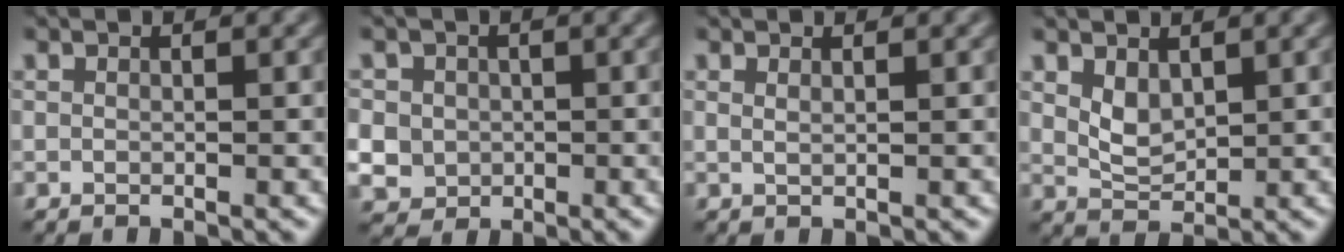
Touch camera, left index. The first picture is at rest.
{"total": 5.6, "force": [0.5, 5.1, 2.1], "torque": [-0.061, 0.022, -0.001]}
{"total": 0.6, "force": [0.5, 0.0, 0.4], "torque": [-0.009, -0.003, 0.003]}
{"total": 2.1, "force": [1.0, 1.2, 1.4], "torque": [-0.033, -0.008, 0.022]}